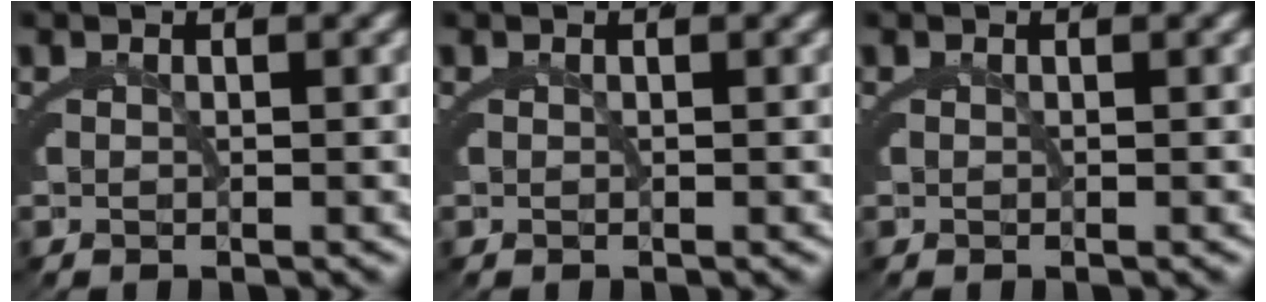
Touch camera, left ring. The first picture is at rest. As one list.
[{"total": 0.0}, {"total": 0.0}]